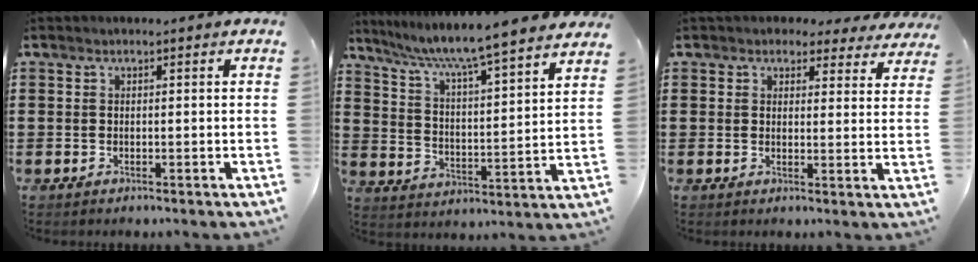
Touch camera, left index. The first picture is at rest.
{"total": 6.3, "force": [5.5, -0.9, 2.8], "torque": [-0.077, -0.048, 0.087]}
{"total": 3.7, "force": [3.3, 1.4, 0.9], "torque": [-0.022, -0.007, 0.060]}